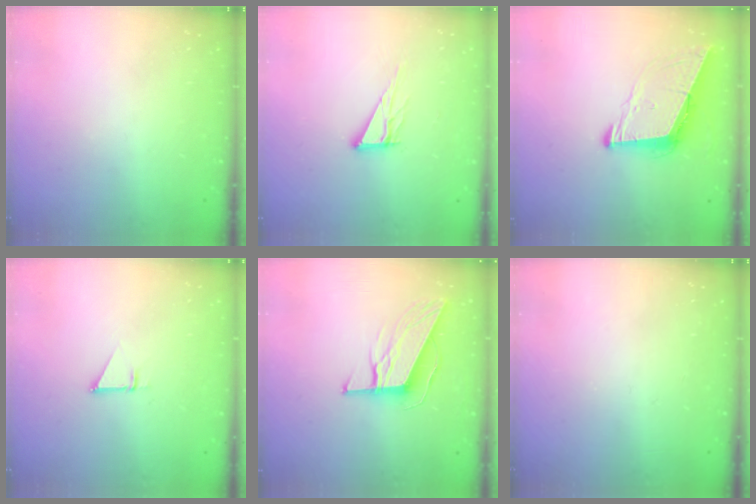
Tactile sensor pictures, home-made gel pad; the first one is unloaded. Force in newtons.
{"total": 8.0, "press": 8.0, "slide": 0.7}
{"total": 8.6, "press": 7.7, "slide": 3.8}
{"total": 1.4, "press": 1.4, "slide": 0.0}
{"total": 9.7, "press": 9.5, "slide": 1.9}
{"total": 0.0}